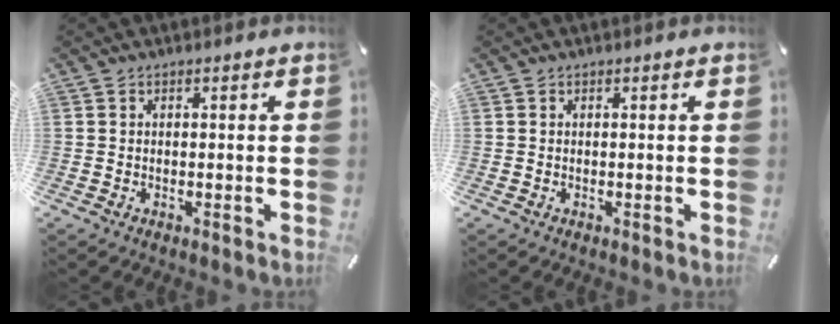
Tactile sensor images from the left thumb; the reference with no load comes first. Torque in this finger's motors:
{"motor_torque": [0.00, 0.00, 0.01, -0.01, 0.00]}